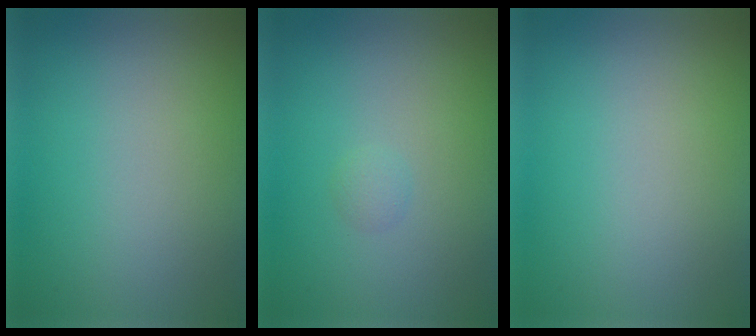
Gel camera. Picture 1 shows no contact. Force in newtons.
{"total": 0.8, "press": 0.8, "slide": 0.1}
{"total": 0.0}